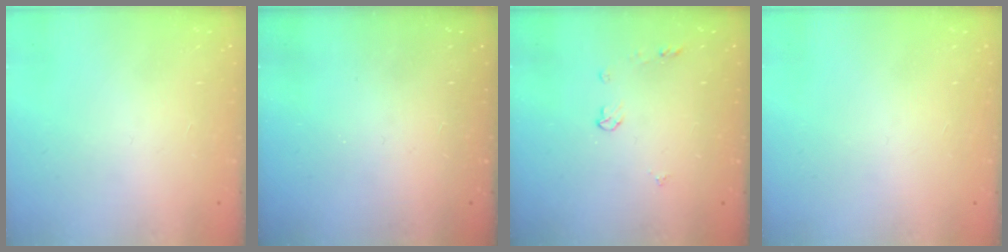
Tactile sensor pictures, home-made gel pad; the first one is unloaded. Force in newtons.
{"total": 0.0}
{"total": 3.9, "press": 3.8, "slide": 0.6}
{"total": 0.0}